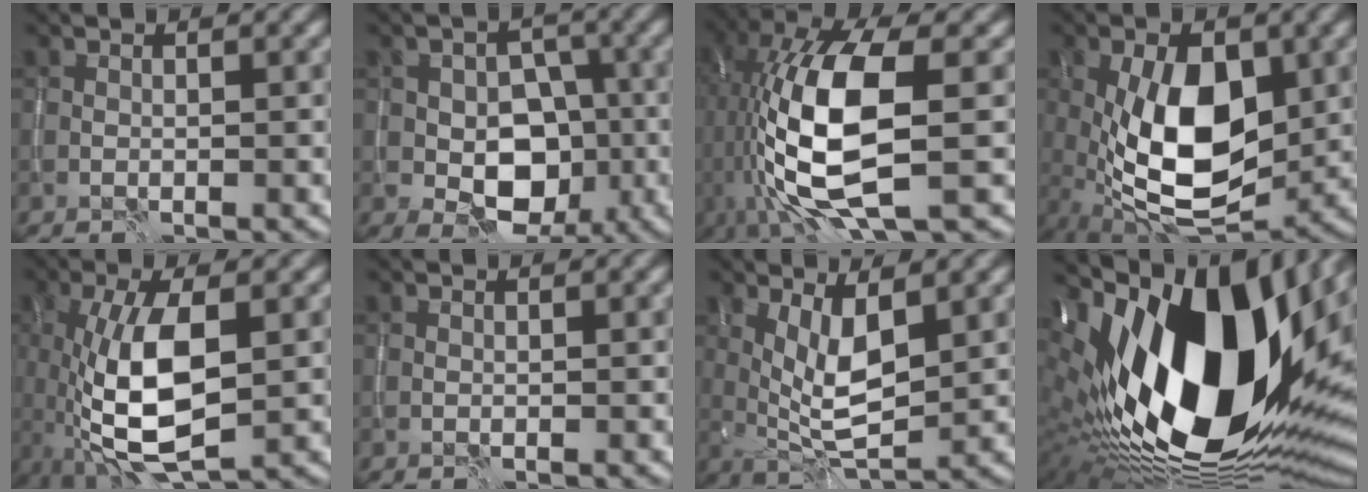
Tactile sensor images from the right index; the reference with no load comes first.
{"total": 6.6, "force": [-1.9, 4.6, 4.3], "torque": [-0.056, 0.001, -0.030]}
{"total": 13.4, "force": [-0.9, 5.3, 12.3], "torque": [-0.253, 0.004, -0.018]}
{"total": 10.5, "force": [-0.4, 5.5, 8.9], "torque": [-0.164, -0.009, -0.003]}
{"total": 8.8, "force": [-1.5, 3.5, 7.9], "torque": [-0.162, -0.002, -0.027]}
{"total": 0.0}
{"total": 5.5, "force": [0.9, 1.9, 5.1], "torque": [-0.098, -0.013, 0.021]}
{"total": 20.9, "force": [2.2, 10.6, 17.9], "torque": [-0.326, -0.012, 0.029]}